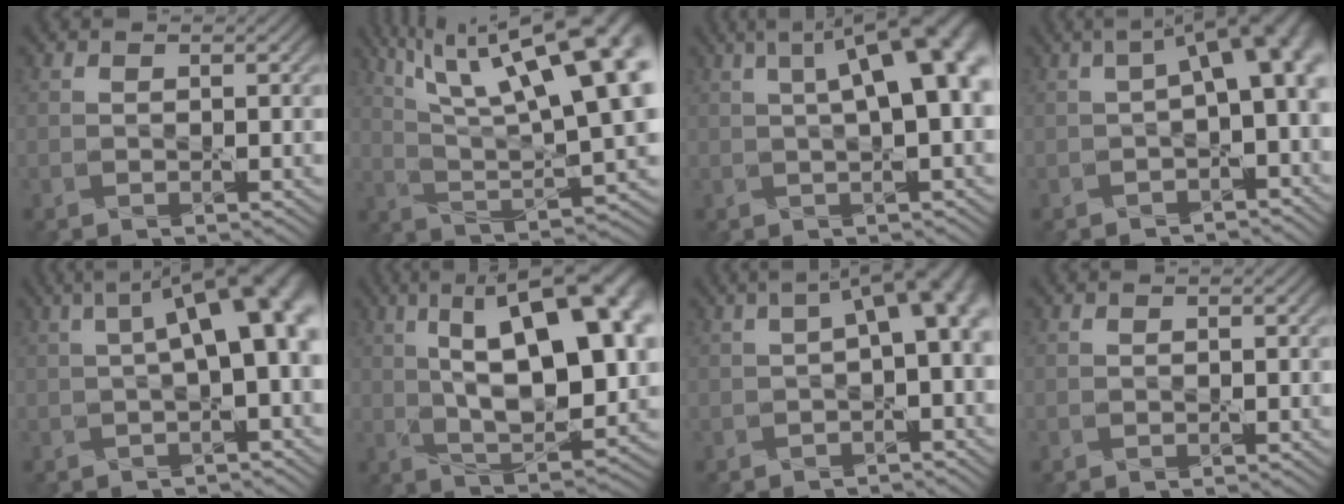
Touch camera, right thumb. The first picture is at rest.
{"total": 19.7, "force": [9.8, 6.0, 16.0], "torque": [-0.270, 0.051, 0.155]}
{"total": 10.0, "force": [2.7, 2.8, 9.3], "torque": [-0.118, 0.027, 0.025]}
{"total": 7.9, "force": [0.7, 3.4, 7.1], "torque": [-0.094, 0.011, 0.010]}
{"total": 8.6, "force": [1.2, 2.6, 8.1], "torque": [-0.113, 0.018, 0.019]}
{"total": 19.3, "force": [5.9, 8.5, 16.3], "torque": [-0.240, 0.045, 0.079]}
{"total": 6.3, "force": [0.7, 2.5, 5.7], "torque": [-0.078, 0.013, 0.009]}
{"total": 0.0}